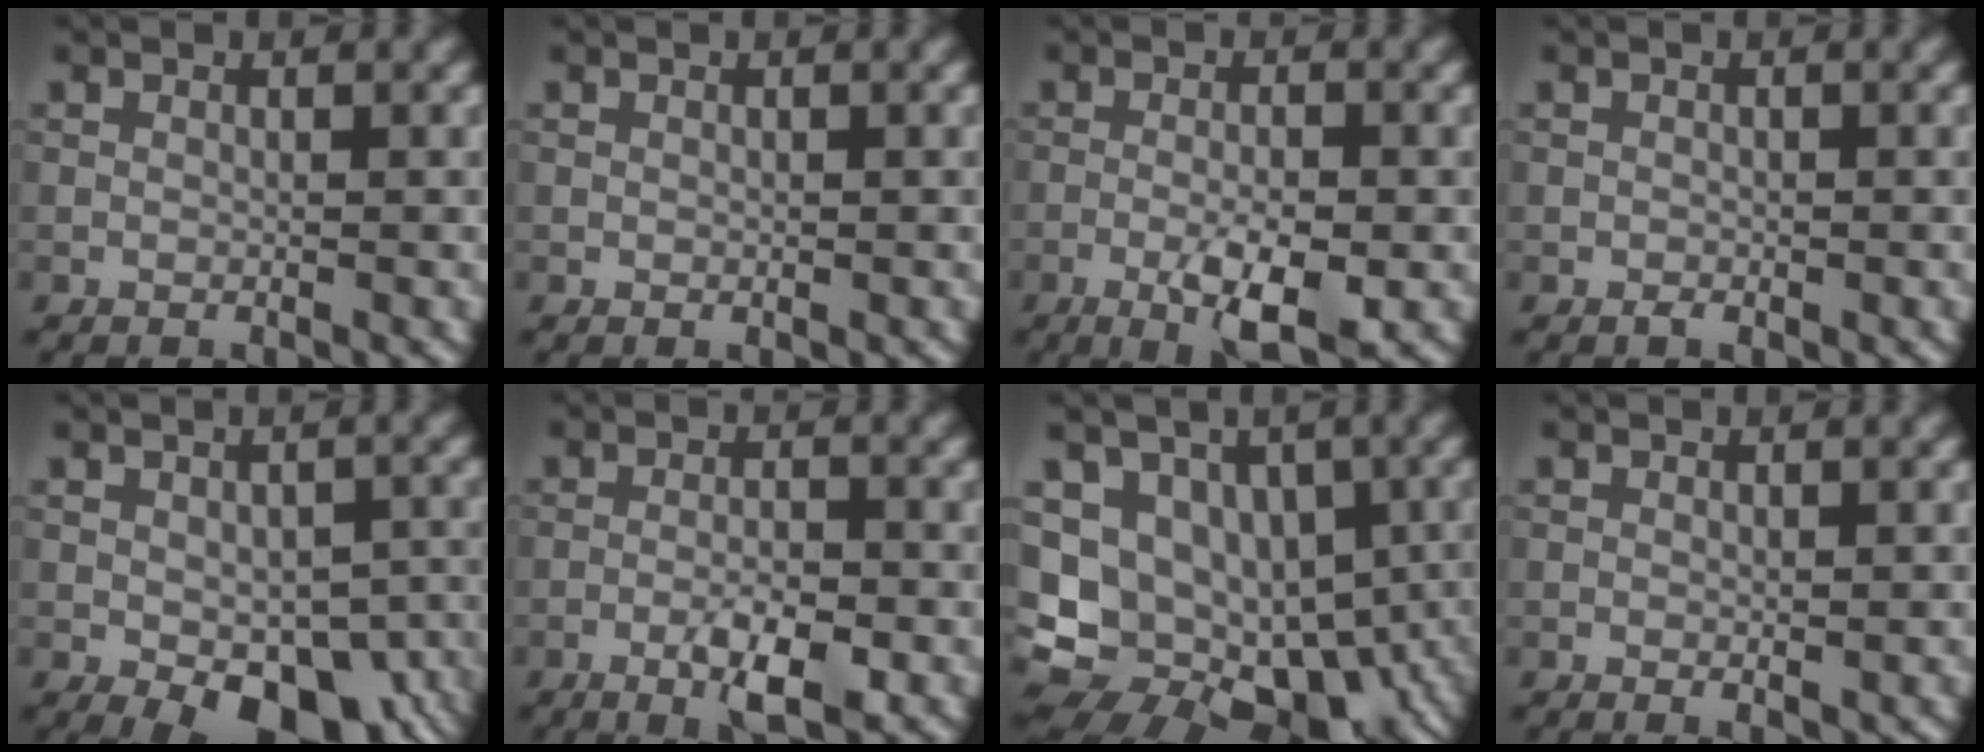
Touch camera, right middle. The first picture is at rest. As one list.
[{"total": 0.0}, {"total": 4.8, "force": [-1.8, 1.3, 4.2], "torque": [-0.075, -0.002, -0.031]}, {"total": 0.5, "force": [-0.3, 0.3, 0.3], "torque": [-0.003, 0.001, -0.004]}, {"total": 10.5, "force": [-4.6, 5.4, 7.7], "torque": [-0.111, -0.029, -0.049]}, {"total": 4.0, "force": [-1.9, 0.9, 3.4], "torque": [-0.062, 0.002, -0.032]}, {"total": 15.0, "force": [-2.1, 11.5, 9.5], "torque": [-0.134, -0.004, -0.011]}, {"total": 0.8, "force": [-0.1, 0.3, 0.8], "torque": [-0.009, -0.003, 0.000]}]